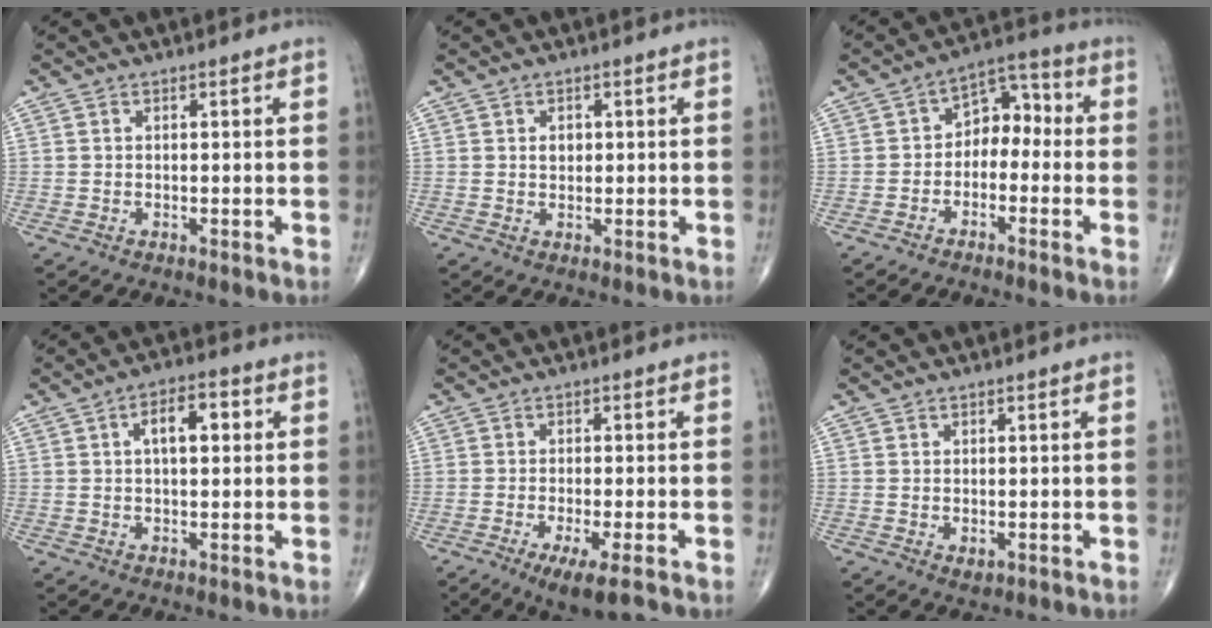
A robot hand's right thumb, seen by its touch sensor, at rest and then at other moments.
{"total": 1.8, "force": [0.4, 1.4, 1.1], "torque": [-0.010, -0.001, 0.007]}
{"total": 7.3, "force": [-1.3, 5.1, 5.1], "torque": [-0.045, 0.044, -0.038]}
{"total": 6.8, "force": [1.6, 3.2, 5.8], "torque": [-0.080, 0.011, 0.021]}
{"total": 5.2, "force": [-2.9, 0.7, 4.3], "torque": [-0.077, -0.012, -0.049]}
{"total": 1.0, "force": [0.0, 0.7, 0.7], "torque": [-0.008, -0.002, 0.005]}